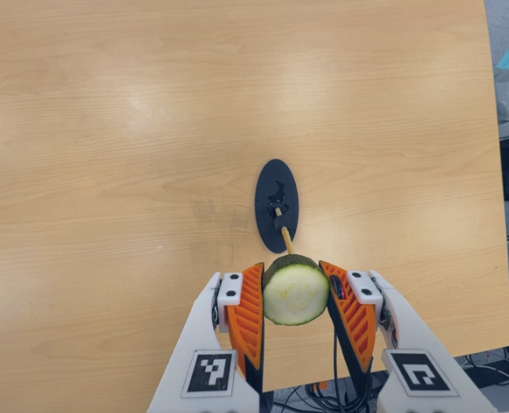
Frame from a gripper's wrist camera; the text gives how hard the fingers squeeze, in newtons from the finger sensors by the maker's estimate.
{"total": 11.6, "left": 10.6, "right": 12.5}